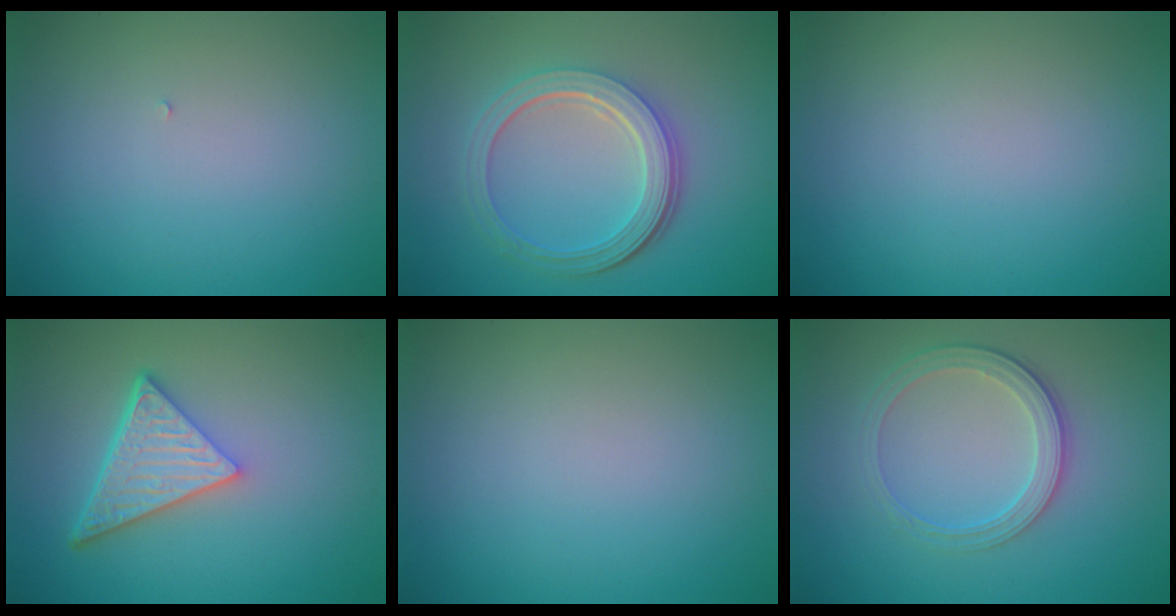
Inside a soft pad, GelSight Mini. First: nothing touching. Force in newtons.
{"total": 5.2, "press": 3.7, "slide": 3.6}
{"total": 0.0}
{"total": 5.4, "press": 3.8, "slide": 3.8}
{"total": 0.0}
{"total": 3.0, "press": 2.6, "slide": 1.4}